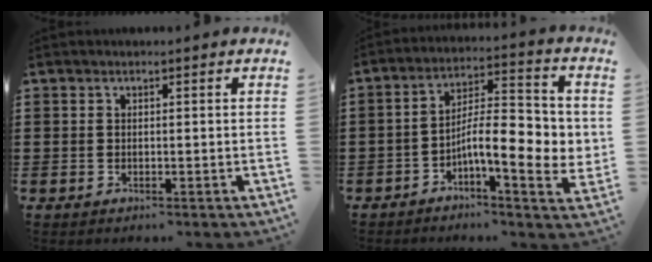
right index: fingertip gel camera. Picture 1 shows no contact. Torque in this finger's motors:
{"motor_torque": [2.14, 0.00, 0.57, 0.21]}